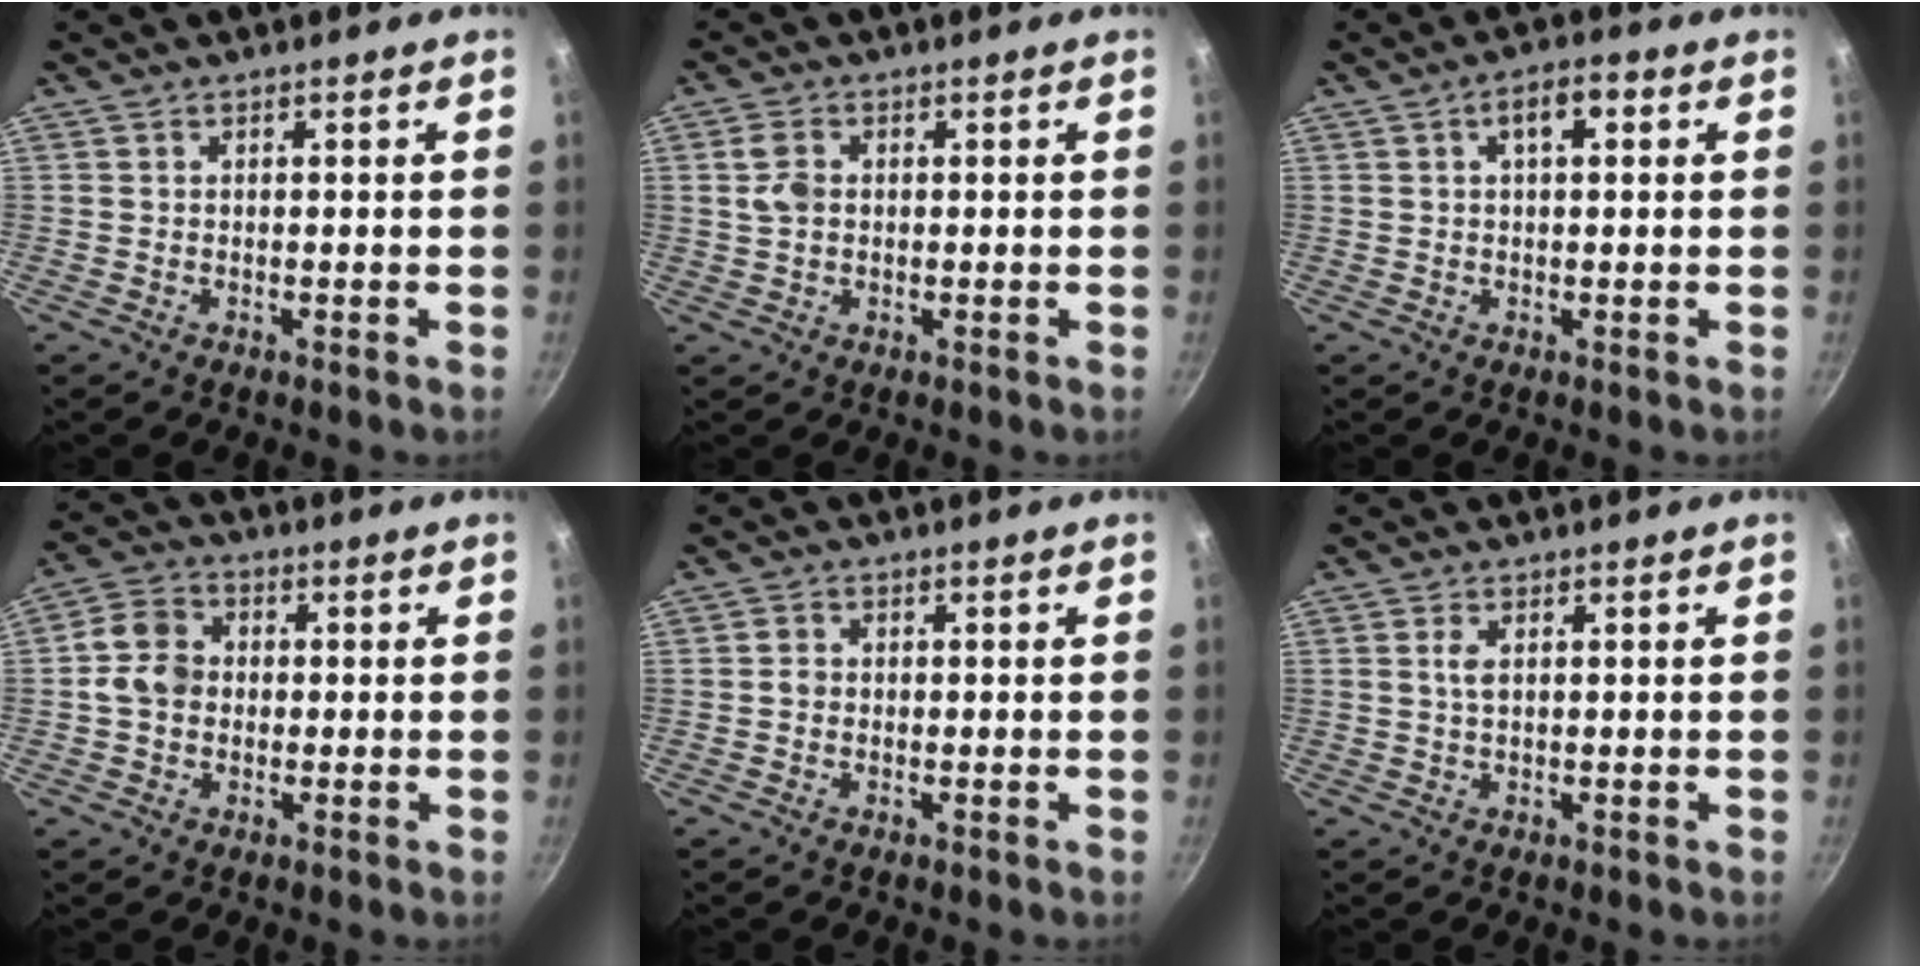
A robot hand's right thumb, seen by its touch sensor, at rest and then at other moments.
{"total": 3.9, "force": [0.6, 2.9, 2.6], "torque": [-0.048, 0.002, 0.007]}
{"total": 4.6, "force": [1.4, 2.3, 3.8], "torque": [-0.046, 0.014, 0.019]}
{"total": 7.1, "force": [-0.2, 5.8, 4.0], "torque": [-0.053, 0.017, -0.019]}
{"total": 1.5, "force": [-0.2, 1.3, 0.7], "torque": [-0.009, 0.009, -0.004]}
{"total": 1.8, "force": [0.5, 0.8, 1.5], "torque": [-0.031, -0.002, 0.011]}